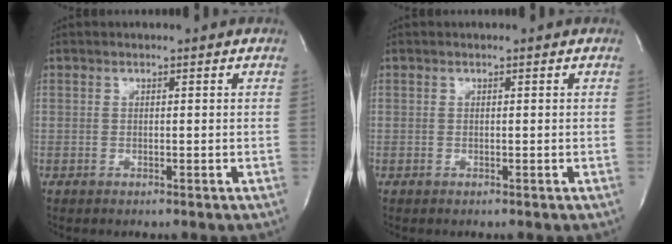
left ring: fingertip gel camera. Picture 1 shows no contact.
{"total": 0.0}